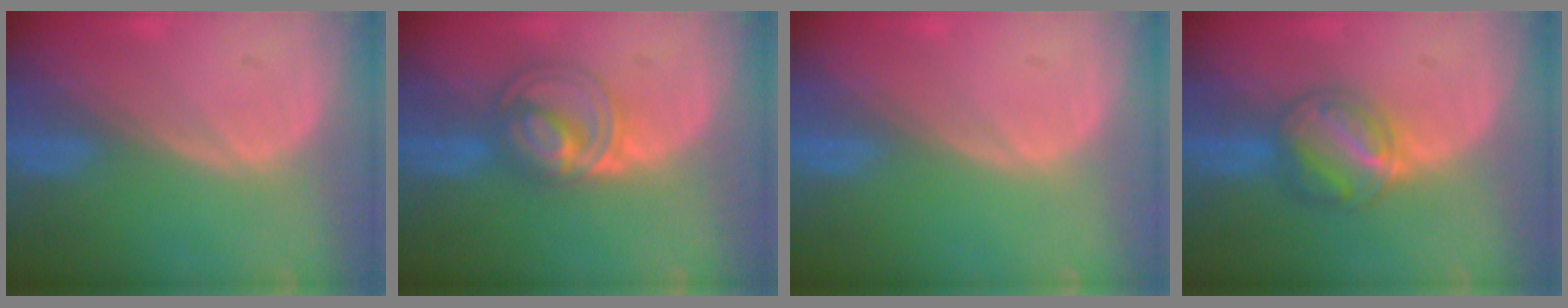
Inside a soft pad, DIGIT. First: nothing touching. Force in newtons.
{"total": 6.3, "press": 6.3, "slide": 0.1}
{"total": 0.0}
{"total": 5.8, "press": 5.8, "slide": 0.6}